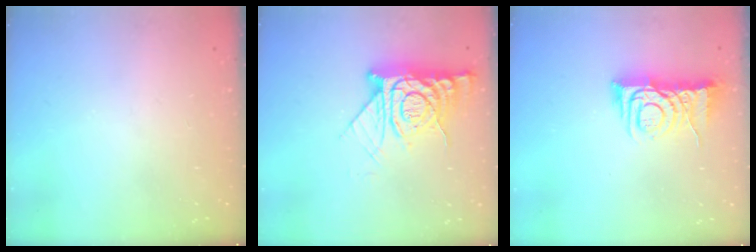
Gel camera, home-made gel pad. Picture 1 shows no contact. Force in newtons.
{"total": 13.8, "press": 13.7, "slide": 1.3}
{"total": 7.5, "press": 7.4, "slide": 1.0}